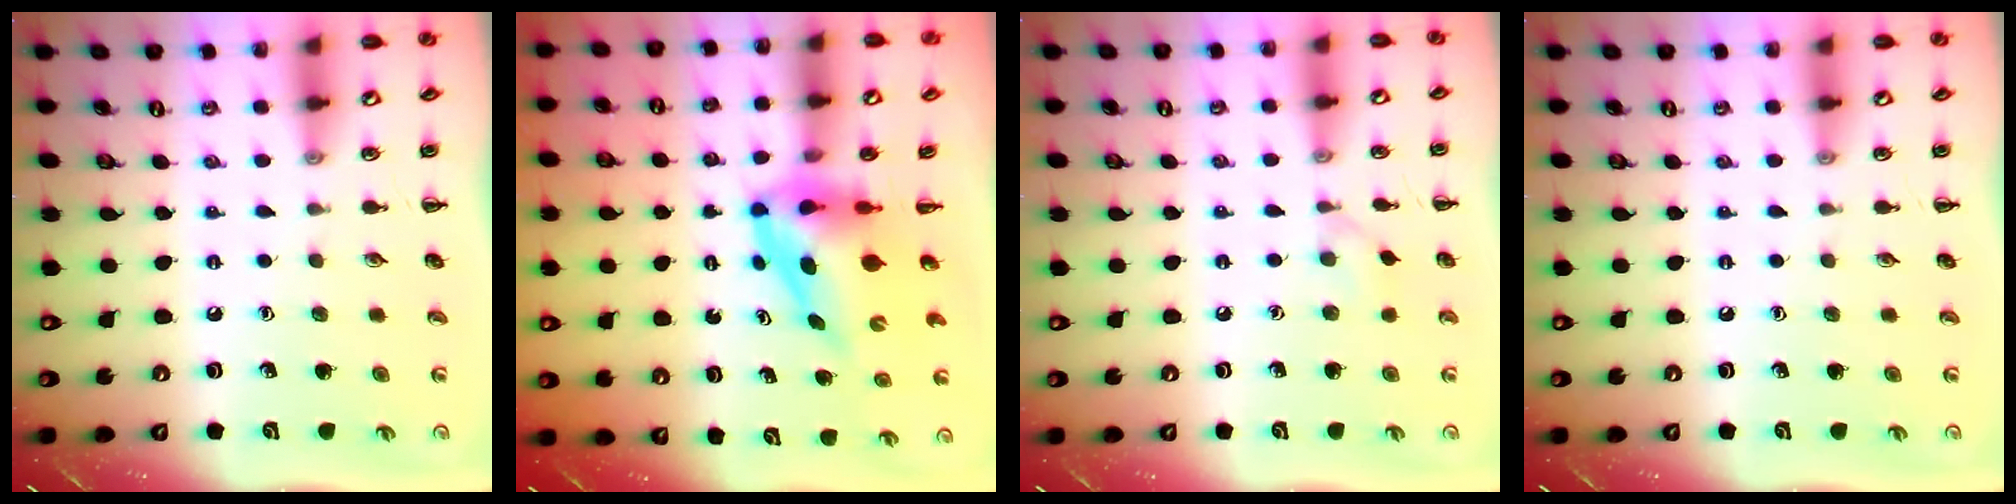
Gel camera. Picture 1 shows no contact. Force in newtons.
{"total": 5.4, "press": 5.2, "slide": 1.6}
{"total": 4.2, "press": 3.9, "slide": 1.5}
{"total": 0.0}